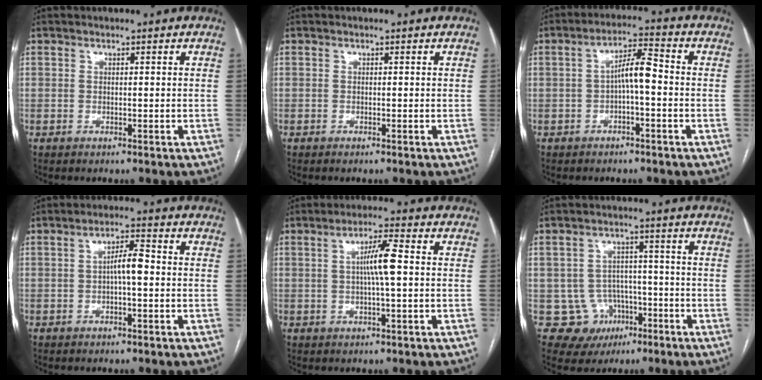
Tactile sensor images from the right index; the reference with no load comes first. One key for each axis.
{"total": 0.0}
{"total": 5.3, "fx": -0.6, "fy": 1.1, "fz": 5.2, "tx": -0.086, "ty": 0.022, "tz": -0.011}
{"total": 4.0, "fx": -0.2, "fy": 0.8, "fz": 3.9, "tx": -0.066, "ty": 0.013, "tz": -0.005}
{"total": 5.5, "fx": 0.4, "fy": 0.3, "fz": 5.5, "tx": -0.096, "ty": 0.010, "tz": 0.006}
{"total": 7.8, "fx": -2.6, "fy": 7.3, "fz": 0.7, "tx": -0.003, "ty": 0.015, "tz": -0.029}